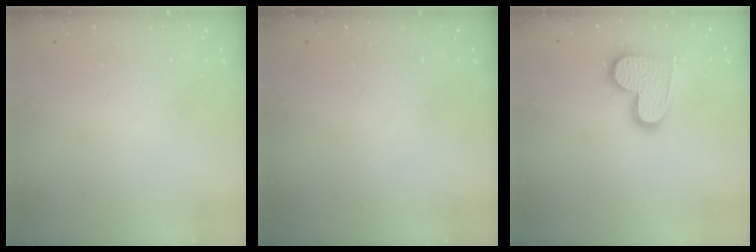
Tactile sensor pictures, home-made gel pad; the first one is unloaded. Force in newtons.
{"total": 0.0}
{"total": 13.8, "press": 13.8, "slide": 1.1}